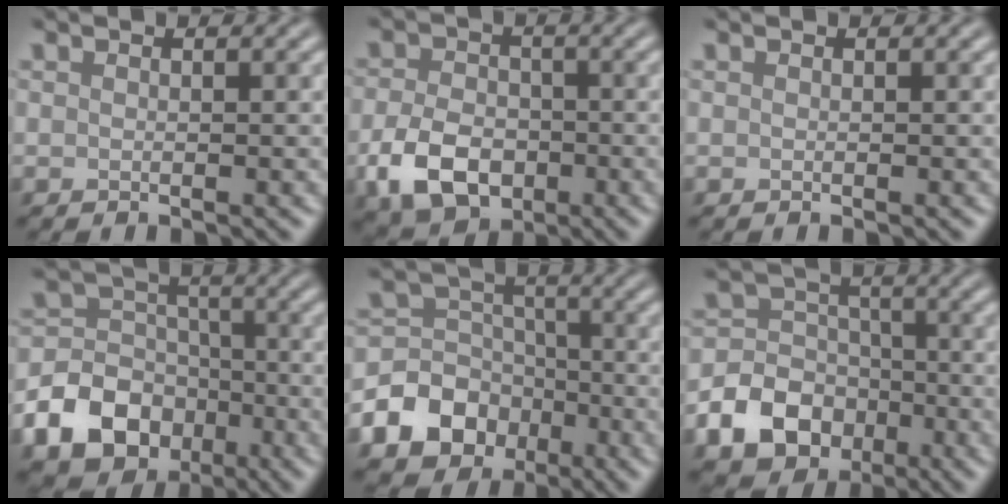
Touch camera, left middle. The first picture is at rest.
{"total": 6.6, "force": [-2.4, 4.6, 4.0], "torque": [-0.087, -0.008, -0.053]}
{"total": 0.0}
{"total": 11.3, "force": [-5.2, 8.9, 4.7], "torque": [-0.092, -0.027, -0.120]}
{"total": 12.0, "force": [-5.5, 9.8, 4.1], "torque": [-0.091, -0.027, -0.117]}
{"total": 9.9, "force": [-4.5, 7.9, 3.8], "torque": [-0.061, -0.020, -0.106]}